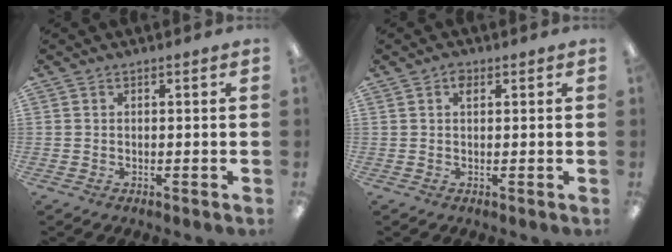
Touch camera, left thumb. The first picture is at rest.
{"total": 1.8, "force": [0.6, 1.0, 1.3], "torque": [-0.019, -0.001, 0.008]}